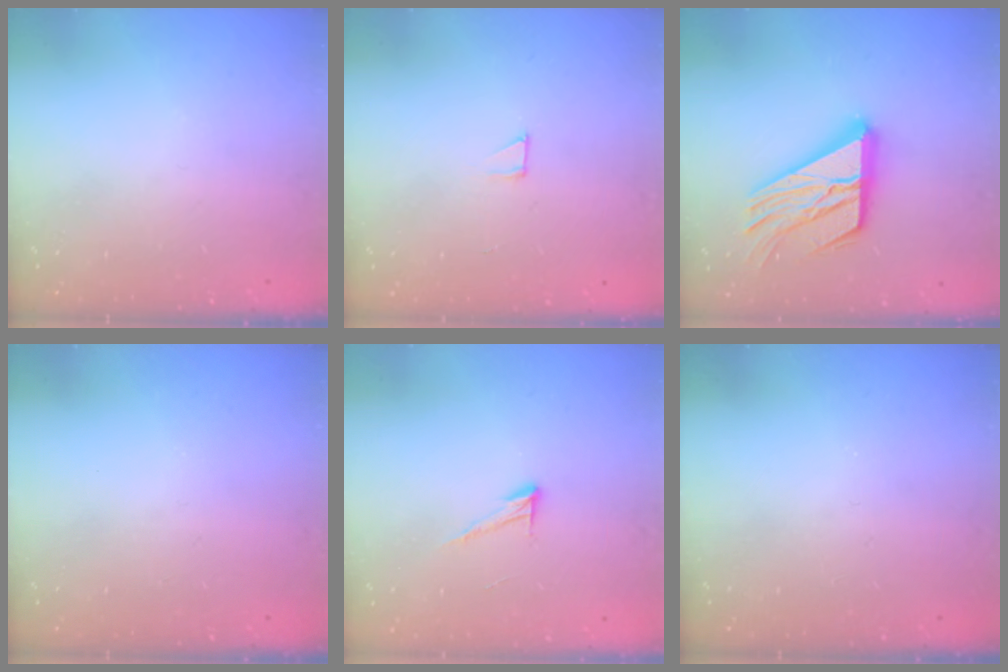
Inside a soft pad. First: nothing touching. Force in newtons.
{"total": 2.1, "press": 2.1, "slide": 0.1}
{"total": 20.1, "press": 20.0, "slide": 2.1}
{"total": 0.0}
{"total": 7.1, "press": 7.0, "slide": 0.4}
{"total": 0.0}